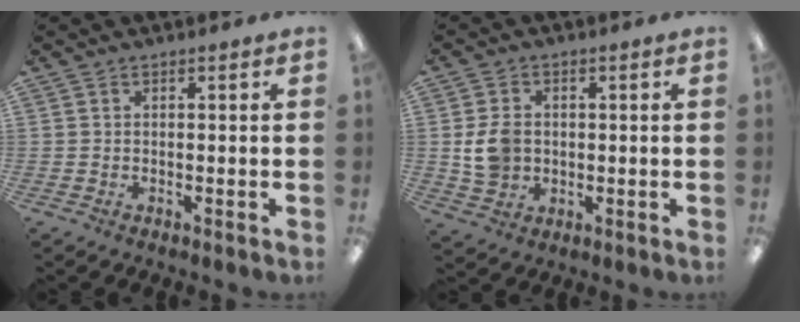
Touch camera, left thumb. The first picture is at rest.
{"total": 7.3, "force": [0.2, 6.0, 4.2], "torque": [-0.078, 0.008, 0.005]}